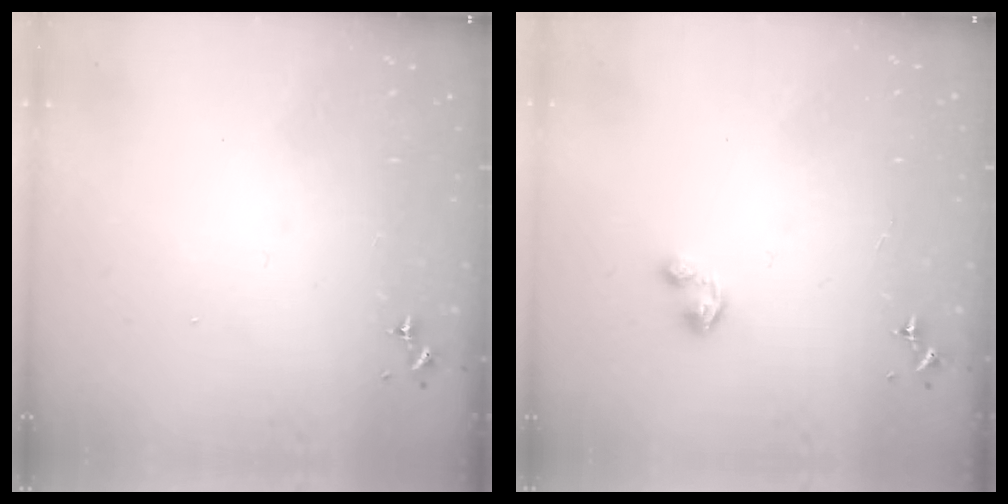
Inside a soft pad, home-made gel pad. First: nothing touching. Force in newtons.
{"total": 1.9, "press": 1.9, "slide": 0.3}